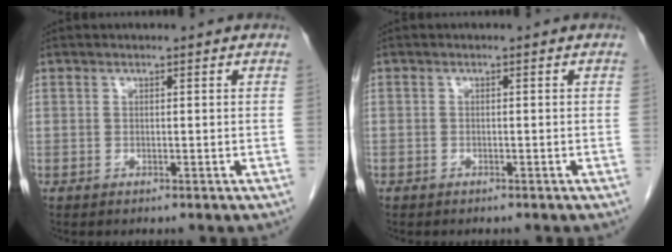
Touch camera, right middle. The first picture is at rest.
{"total": 1.0, "force": [-0.8, 0.6, 0.1], "torque": [-0.005, 0.003, -0.012]}